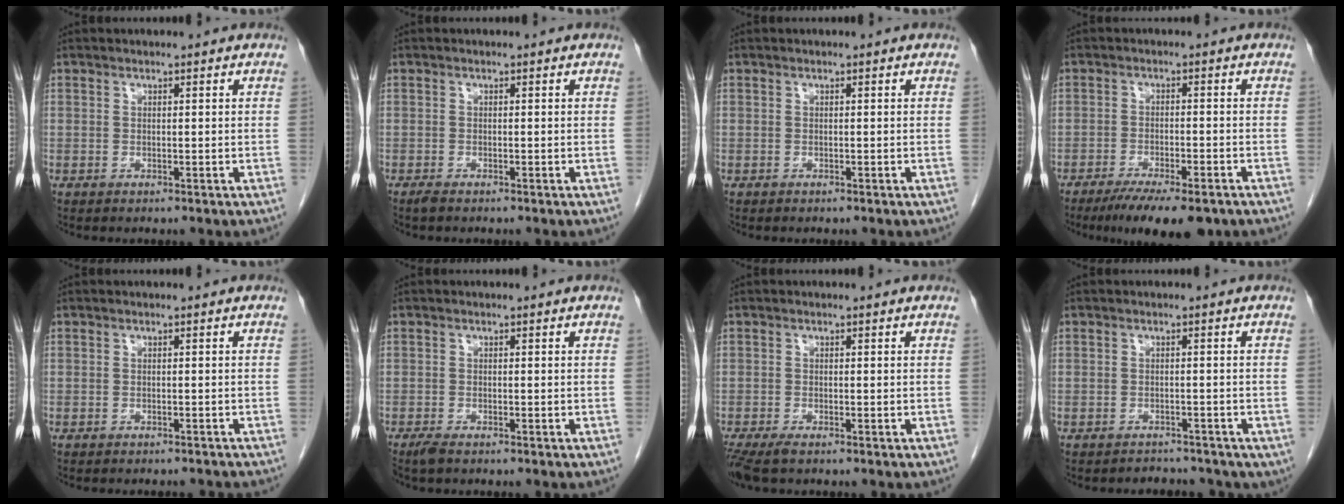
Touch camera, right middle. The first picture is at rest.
{"total": 0.7, "force": [-0.6, 0.1, 0.4], "torque": [-0.013, -0.002, -0.012]}
{"total": 0.0}
{"total": 10.6, "force": [-7.9, 2.4, 6.6], "torque": [-0.091, -0.014, -0.117]}
{"total": 5.3, "force": [-5.0, 1.2, 1.5], "torque": [-0.016, -0.007, -0.056]}
{"total": 1.5, "force": [-1.2, 0.3, 0.8], "torque": [-0.022, -0.004, -0.023]}
{"total": 3.3, "force": [-2.5, 0.6, 2.1], "torque": [-0.038, -0.010, -0.045]}
{"total": 3.4, "force": [-2.8, 1.9, 0.0], "torque": [0.005, 0.009, -0.033]}